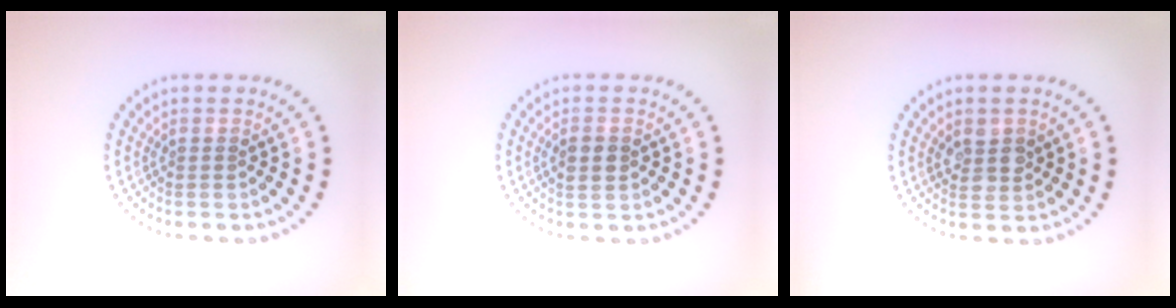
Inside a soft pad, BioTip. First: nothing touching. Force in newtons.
{"total": 1.8, "press": 1.8, "slide": 0.1}
{"total": 2.2, "press": 2.1, "slide": 0.7}